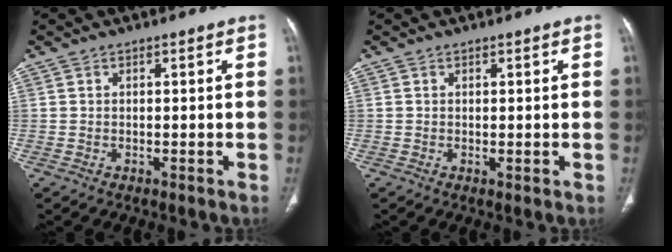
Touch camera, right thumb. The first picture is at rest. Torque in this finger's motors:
{"motor_torque": [-0.31, -0.02, -0.28, 0.06, -0.03]}